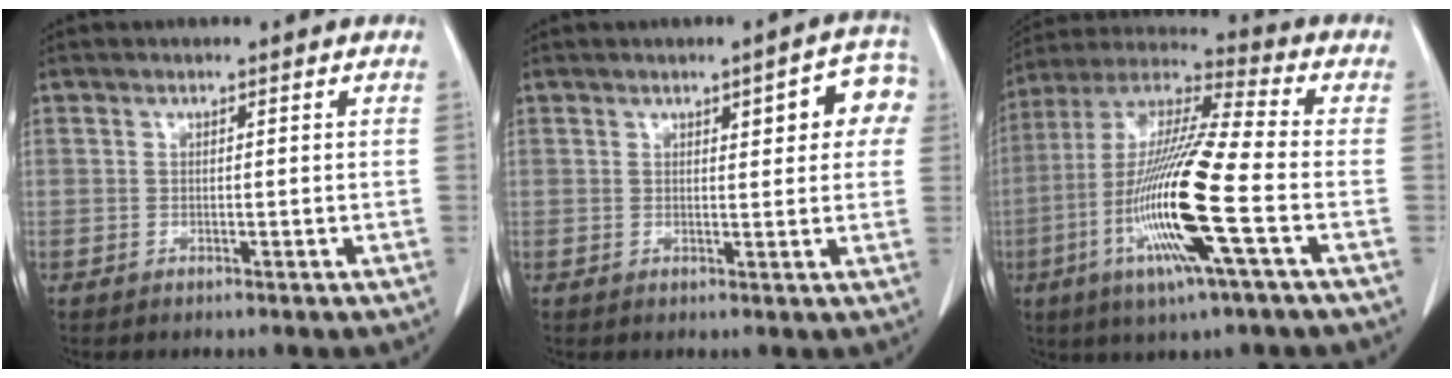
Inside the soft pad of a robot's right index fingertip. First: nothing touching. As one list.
[{"total": 6.7, "force": [2.4, 2.1, 5.9], "torque": [-0.058, 0.018, 0.022]}, {"total": 18.6, "force": [-5.5, 0.6, 17.8], "torque": [-0.365, -0.019, -0.110]}]